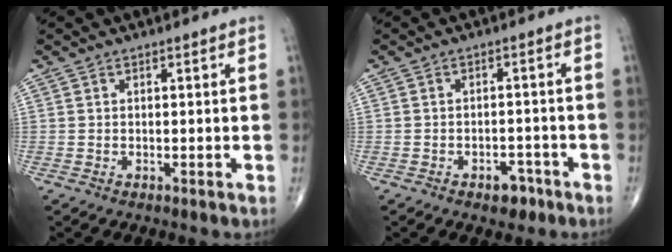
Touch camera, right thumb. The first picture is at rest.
{"total": 3.8, "force": [-2.4, 2.2, 1.9], "torque": [-0.009, 0.016, -0.031]}